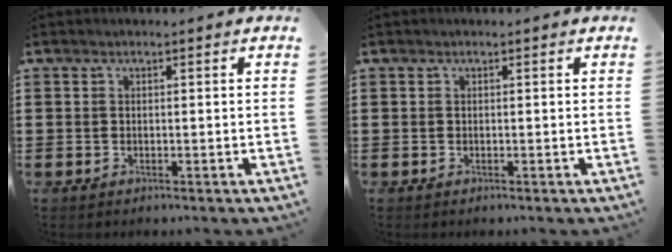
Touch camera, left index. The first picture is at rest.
{"total": 0.0}